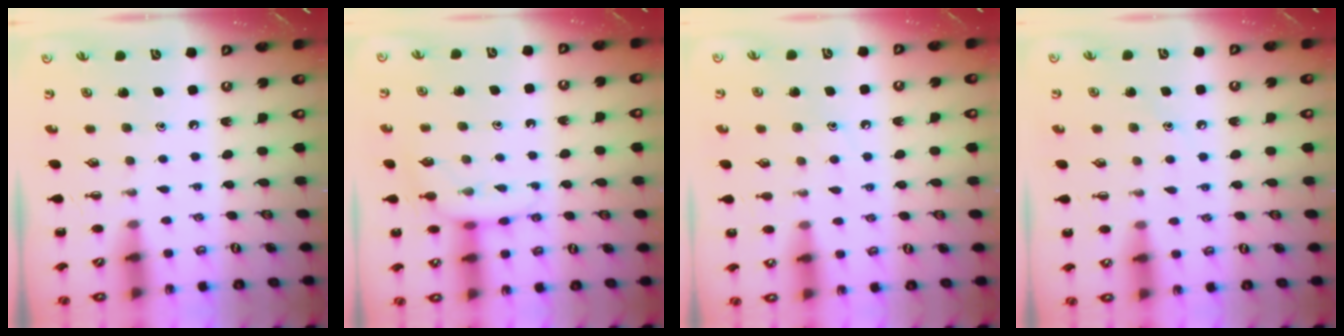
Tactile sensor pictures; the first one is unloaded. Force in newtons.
{"total": 8.0, "press": 7.8, "slide": 1.5}
{"total": 7.0, "press": 6.8, "slide": 1.3}
{"total": 7.6, "press": 7.4, "slide": 1.8}